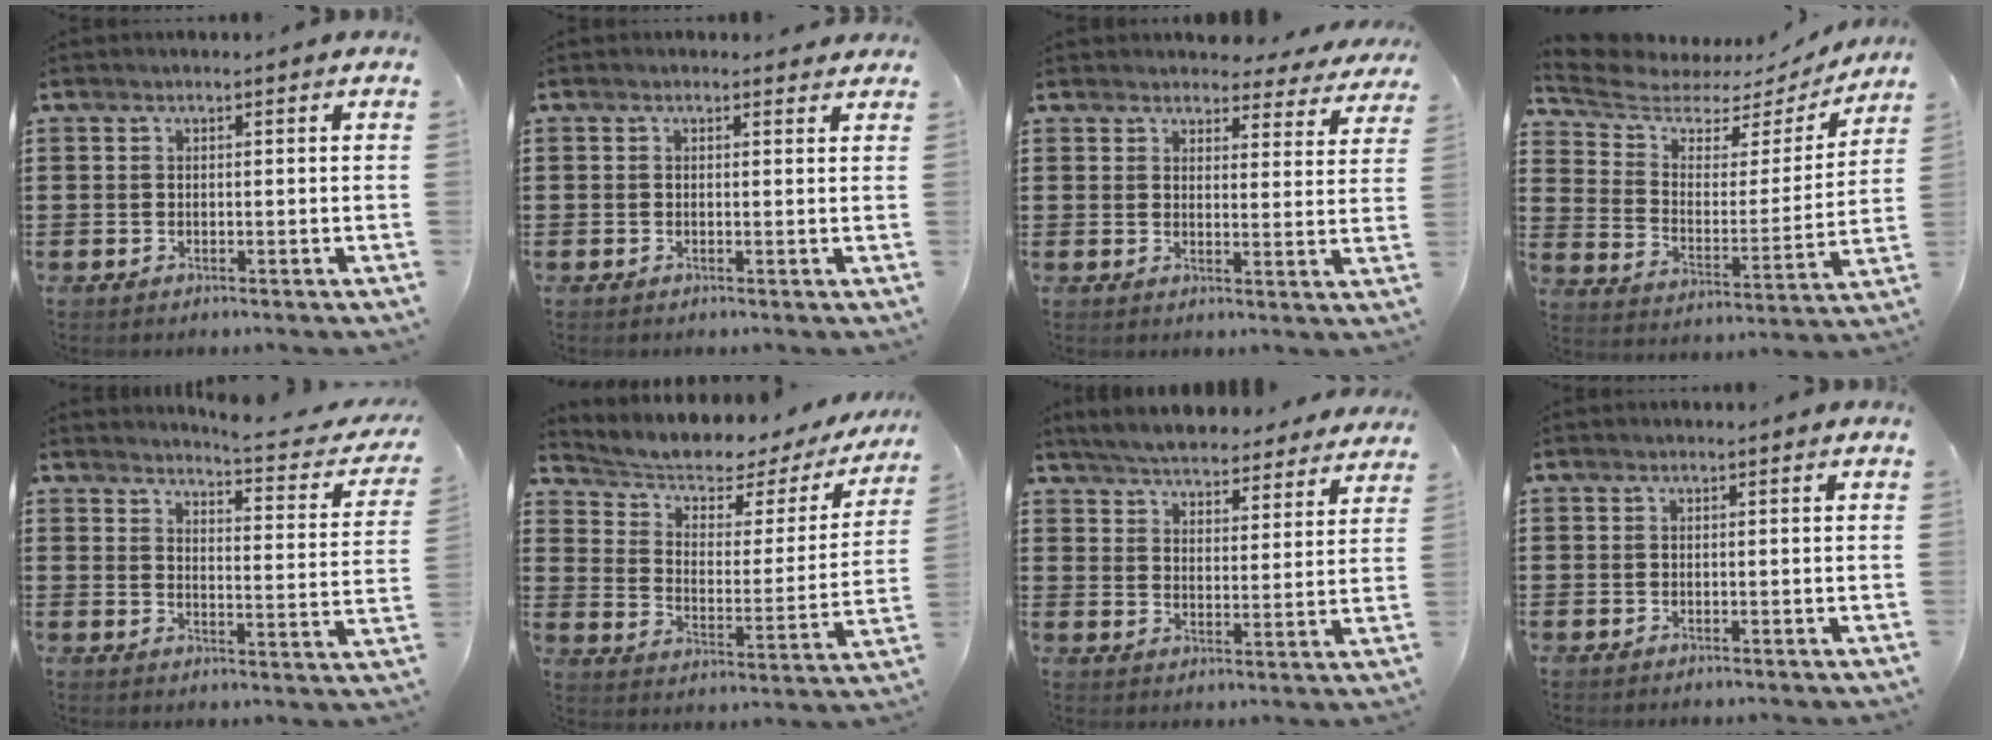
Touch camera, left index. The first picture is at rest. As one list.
[{"total": 0.6, "force": [0.3, 0.4, 0.0], "torque": [0.004, 0.000, 0.004]}, {"total": 3.7, "force": [3.6, 0.8, 0.4], "torque": [-0.018, -0.018, 0.062]}, {"total": 5.6, "force": [4.8, 2.4, 1.5], "torque": [-0.066, -0.031, 0.078]}, {"total": 3.9, "force": [3.6, -0.3, 1.5], "torque": [-0.034, -0.035, 0.052]}, {"total": 4.0, "force": [3.3, 1.6, 1.6], "torque": [-0.053, -0.031, 0.048]}, {"total": 5.2, "force": [5.2, 0.0, 0.6], "torque": [-0.036, -0.031, 0.089]}, {"total": 0.0}]